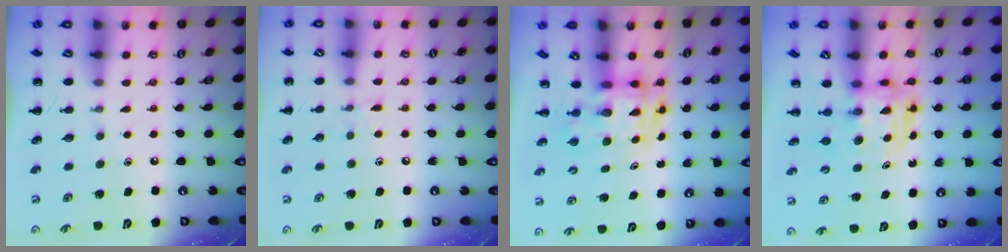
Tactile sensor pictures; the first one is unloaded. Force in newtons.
{"total": 5.7, "press": 5.3, "slide": 2.2}
{"total": 3.5, "press": 3.4, "slide": 0.7}
{"total": 3.6, "press": 3.6, "slide": 0.2}